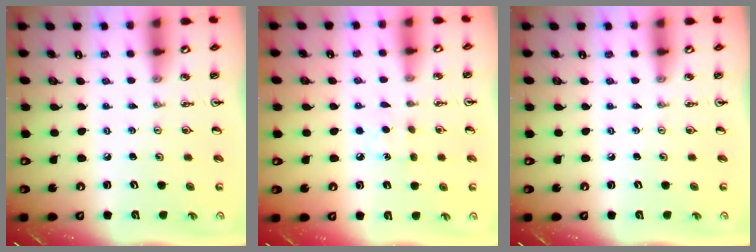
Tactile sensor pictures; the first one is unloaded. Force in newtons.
{"total": 5.3, "press": 5.2, "slide": 0.6}
{"total": 0.0}